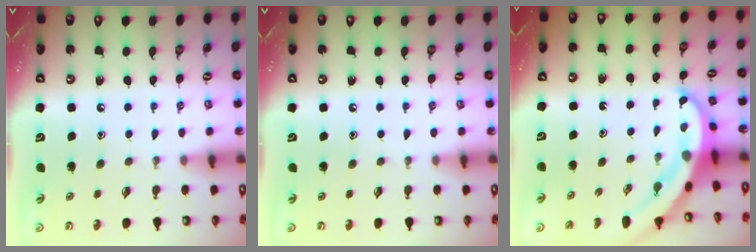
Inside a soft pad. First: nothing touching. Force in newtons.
{"total": 0.0}
{"total": 5.1, "press": 5.1, "slide": 0.5}